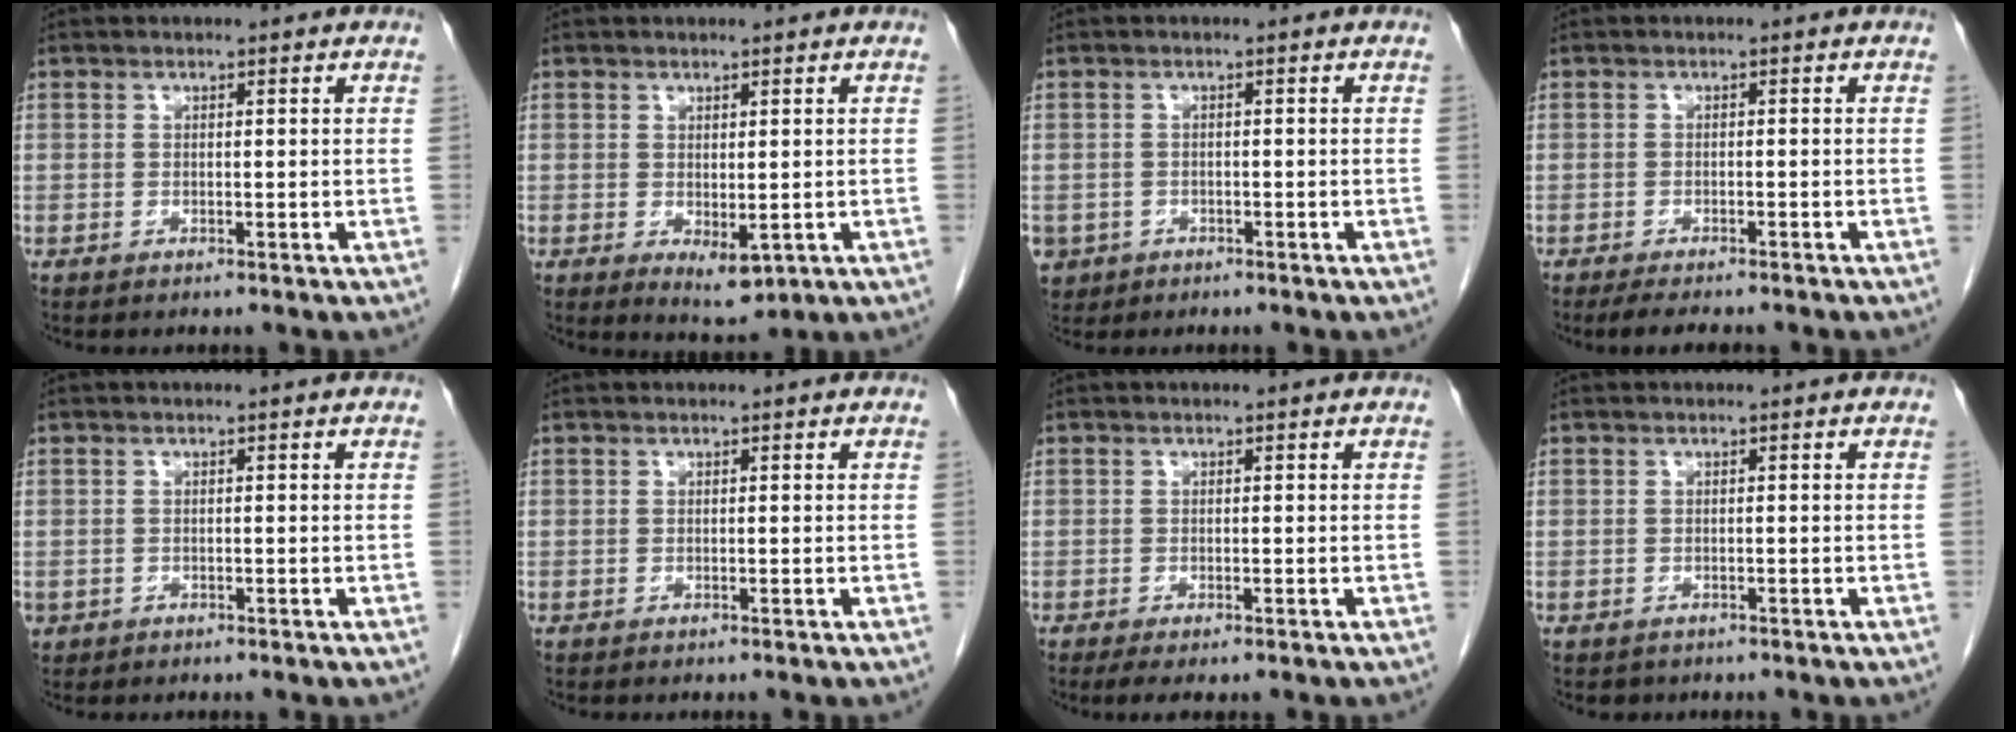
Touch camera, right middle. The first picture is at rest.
{"total": 3.6, "force": [-0.6, 1.5, 3.2], "torque": [-0.046, -0.013, 0.006]}
{"total": 4.0, "force": [-2.0, 3.4, 0.7], "torque": [-0.014, 0.003, -0.030]}
{"total": 5.4, "force": [-4.5, 1.0, 2.8], "torque": [-0.039, -0.009, -0.062]}
{"total": 0.9, "force": [-0.3, 0.9, 0.2], "torque": [-0.008, 0.003, 0.001]}
{"total": 0.0}
{"total": 2.7, "force": [-1.8, 0.8, 1.8], "torque": [-0.028, -0.008, -0.026]}
{"total": 1.0, "force": [-0.8, 0.7, 0.0], "torque": [-0.011, 0.001, -0.009]}